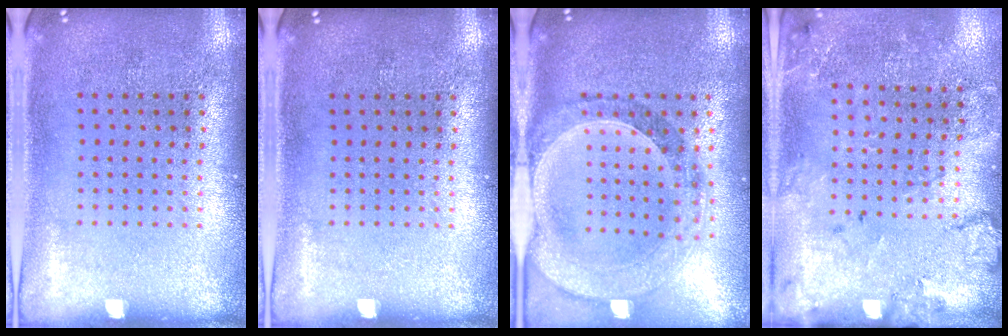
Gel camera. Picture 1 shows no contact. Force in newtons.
{"total": 0.0}
{"total": 1.4, "press": 1.3, "slide": 0.4}
{"total": 1.8, "press": 1.6, "slide": 0.8}